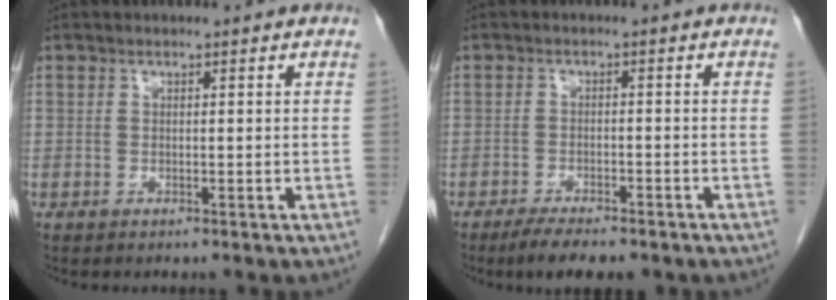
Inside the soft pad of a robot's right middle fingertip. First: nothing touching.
{"total": 6.3, "force": [-4.8, 1.6, 3.7], "torque": [-0.056, -0.010, -0.070]}